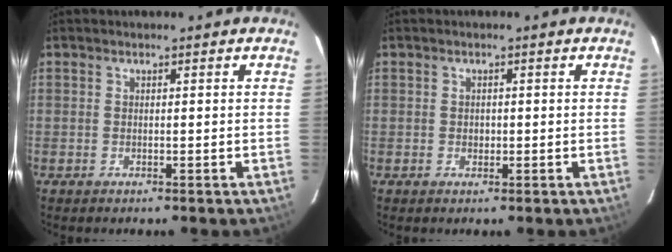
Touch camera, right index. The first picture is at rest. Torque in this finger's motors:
{"motor_torque": [0.11, -0.04, 0.07, 0.02]}